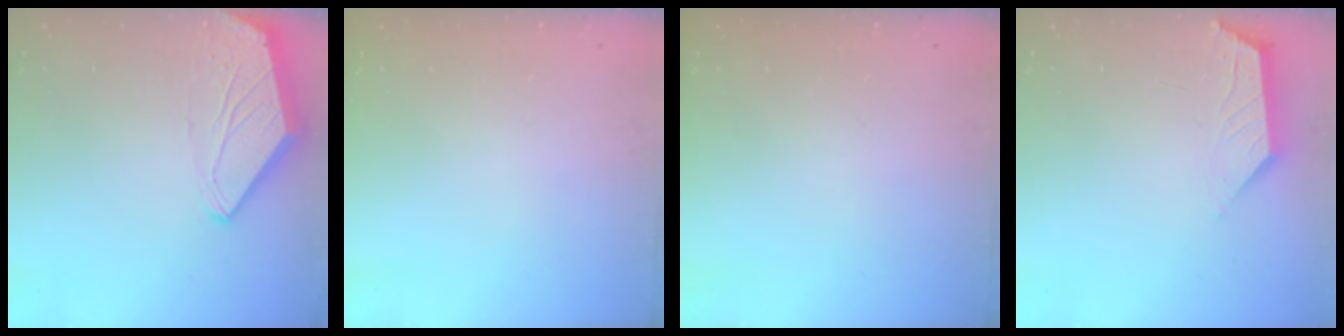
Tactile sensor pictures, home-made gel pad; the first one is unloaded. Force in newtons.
{"total": 0.0}
{"total": 0.0}
{"total": 1.9, "press": 1.9, "slide": 0.4}